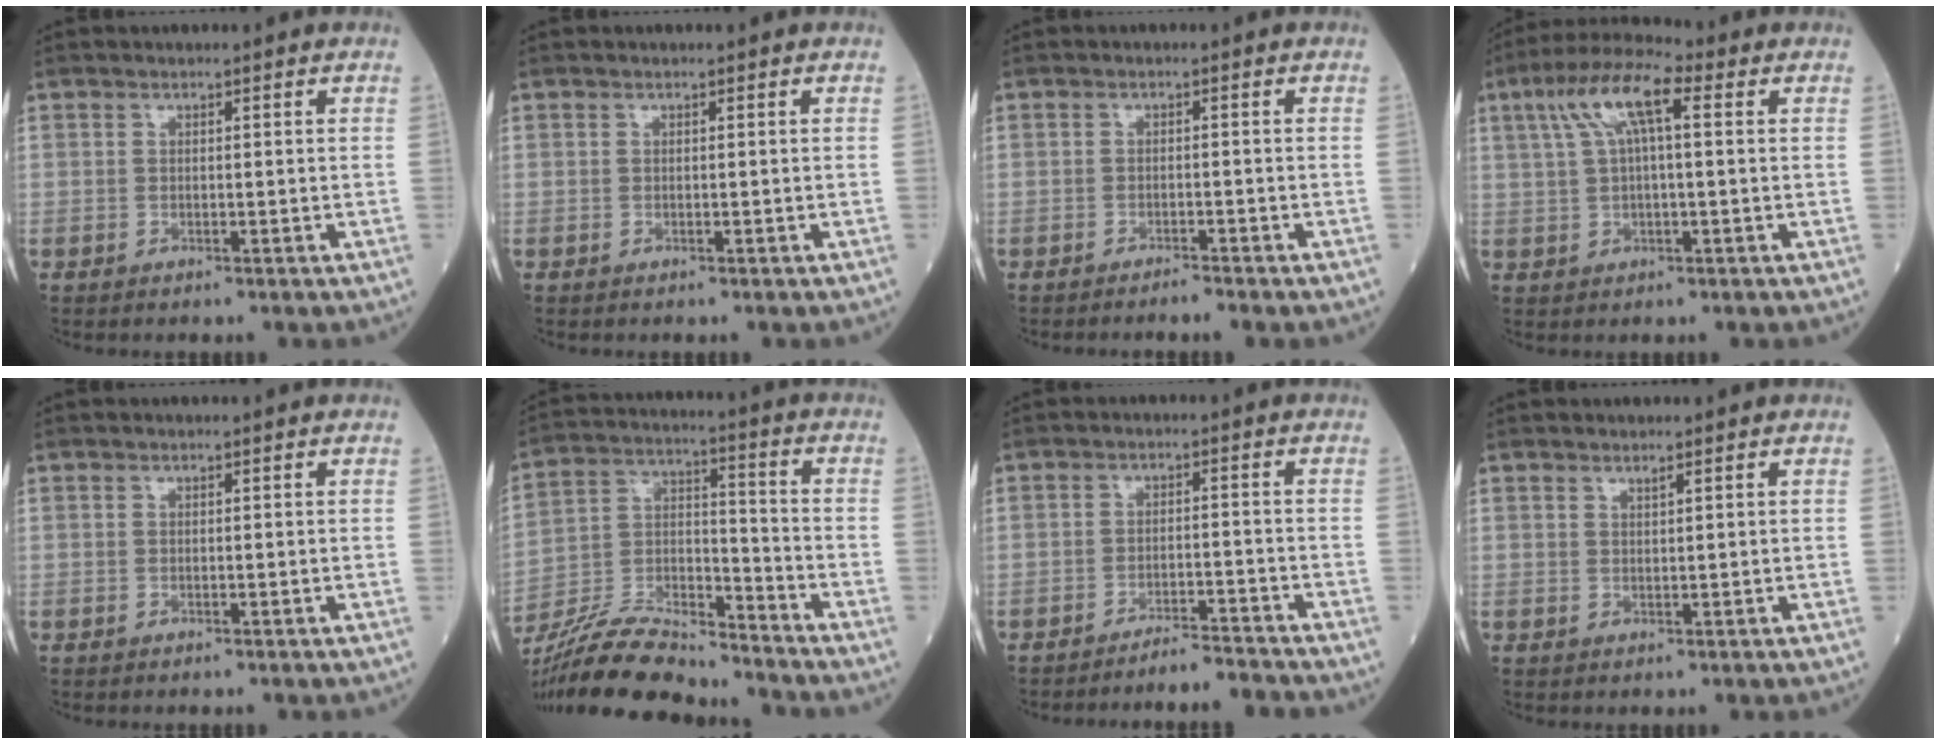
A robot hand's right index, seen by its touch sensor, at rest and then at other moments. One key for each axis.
{"total": 0.0}
{"total": 1.4, "fx": -1.4, "fy": -0.2, "fz": 0.4, "tx": -0.007, "ty": 0.000, "tz": -0.024}
{"total": 8.9, "fx": 3.1, "fy": 2.1, "fz": 8.1, "tx": -0.165, "ty": 0.035, "tz": 0.055}
{"total": 0.0}
{"total": 16.1, "fx": -15.1, "fy": 2.0, "fz": 5.4, "tx": -0.101, "ty": 0.006, "tz": -0.278}
{"total": 4.9, "fx": -4.8, "fy": -0.8, "fz": 0.3, "tx": 0.002, "ty": -0.003, "tz": -0.079}
{"total": 0.7, "fx": 0.6, "fy": -0.1, "fz": 0.3, "tx": -0.008, "ty": -0.004, "tz": 0.012}